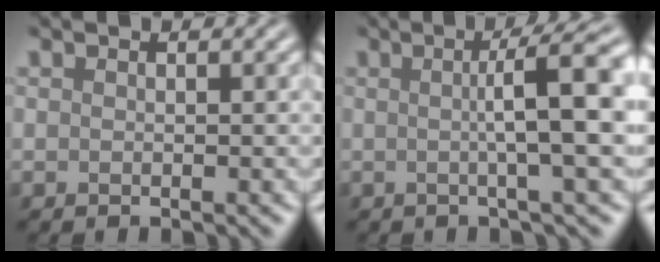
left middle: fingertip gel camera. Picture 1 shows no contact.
{"total": 8.0, "force": [0.8, 1.4, 7.8], "torque": [-0.098, 0.018, 0.009]}